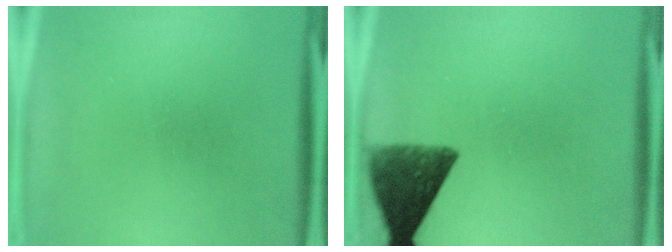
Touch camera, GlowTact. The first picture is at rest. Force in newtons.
{"total": 10.3}